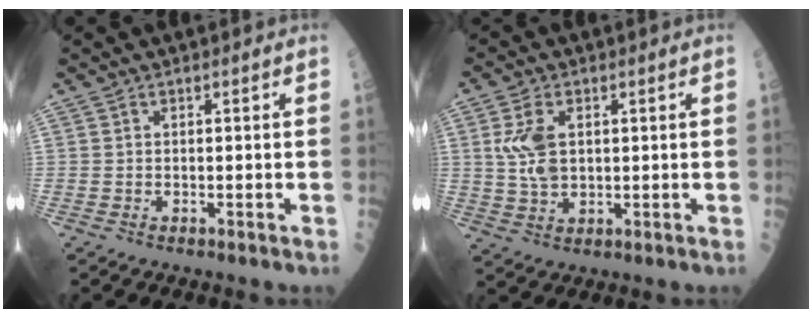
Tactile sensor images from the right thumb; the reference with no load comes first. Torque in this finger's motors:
{"motor_torque": [-0.02, 0.03, 0.39, 0.38, 0.06]}